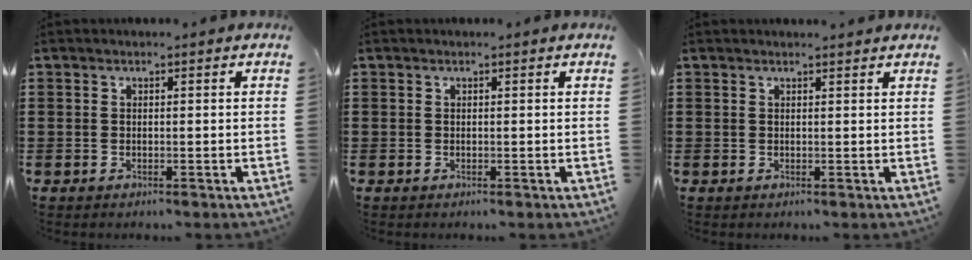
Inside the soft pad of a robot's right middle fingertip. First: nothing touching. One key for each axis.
{"total": 0.0}
{"total": 0.8, "fx": 0.8, "fy": 0.0, "fz": 0.0, "tx": -0.002, "ty": -0.003, "tz": 0.015}